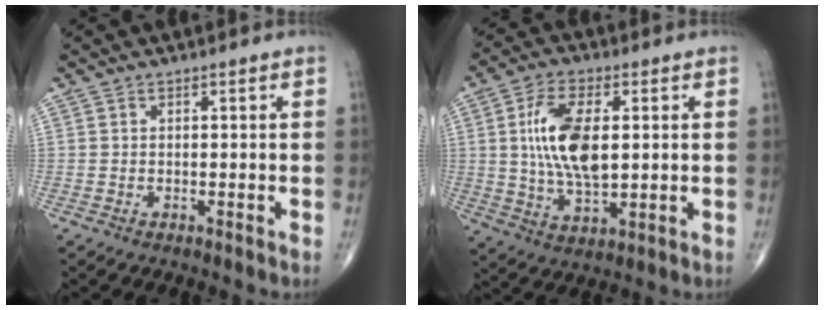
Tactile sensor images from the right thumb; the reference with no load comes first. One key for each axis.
{"total": 13.3, "fx": 1.8, "fy": 6.5, "fz": 11.4, "tx": -0.214, "ty": -0.008, "tz": 0.037}